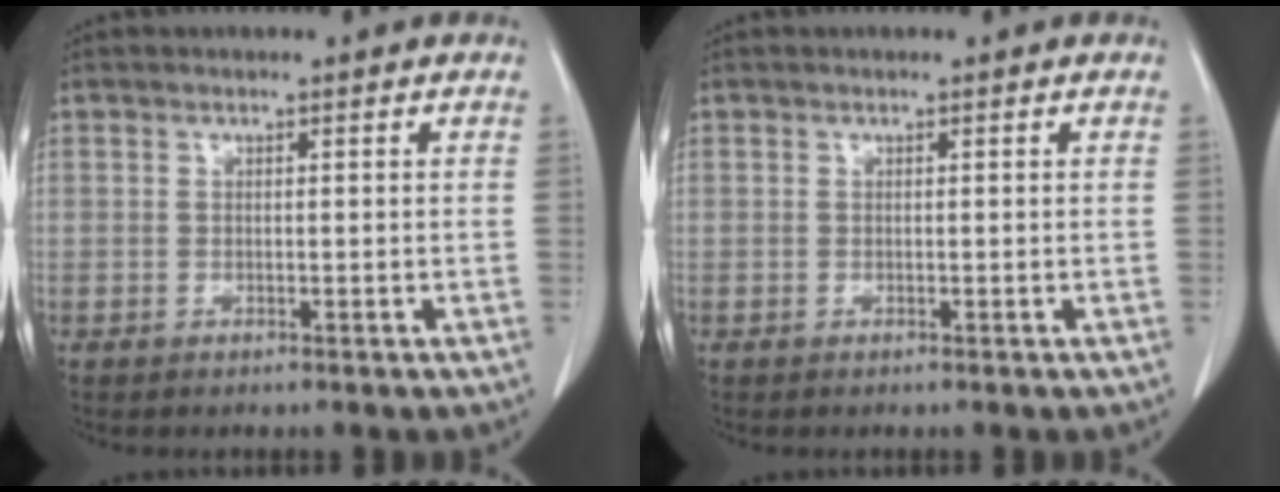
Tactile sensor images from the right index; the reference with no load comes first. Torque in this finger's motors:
{"motor_torque": [0.00, 0.00, 0.00, 0.00]}